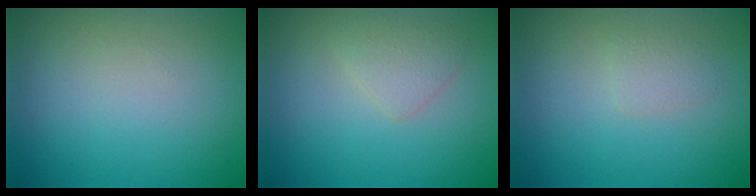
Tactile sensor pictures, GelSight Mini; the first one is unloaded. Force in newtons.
{"total": 1.7, "press": 1.7, "slide": 0.1}
{"total": 1.0, "press": 1.0, "slide": 0.2}